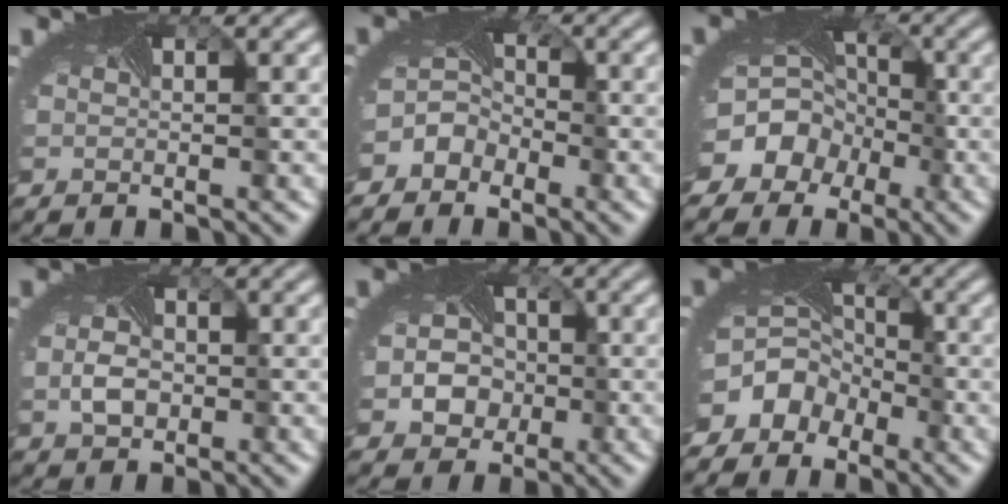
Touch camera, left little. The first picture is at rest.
{"total": 4.6, "force": [-2.8, 3.5, 1.0], "torque": [0.009, 0.004, -0.055]}
{"total": 11.4, "force": [-4.8, 9.4, 4.3], "torque": [-0.088, -0.016, -0.091]}
{"total": 2.4, "force": [-0.5, 1.7, 1.6], "torque": [-0.039, -0.005, -0.011]}
{"total": 5.4, "force": [-1.0, 4.6, 2.5], "torque": [-0.021, -0.010, -0.021]}
{"total": 8.3, "force": [-4.5, 6.5, 2.4], "torque": [-0.044, -0.016, -0.078]}